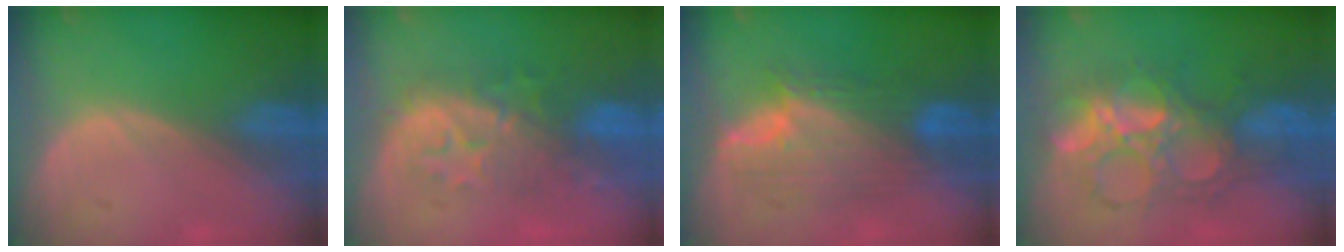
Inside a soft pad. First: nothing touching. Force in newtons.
{"total": 8.6, "press": 8.3, "slide": 2.3}
{"total": 8.2, "press": 8.2, "slide": 0.2}
{"total": 9.1, "press": 9.1, "slide": 0.6}